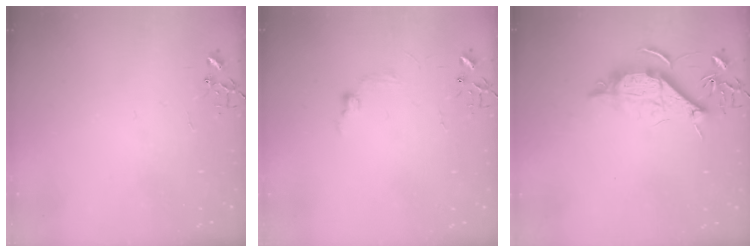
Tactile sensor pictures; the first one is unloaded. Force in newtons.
{"total": 6.4, "press": 6.3, "slide": 0.9}
{"total": 12.0, "press": 12.0, "slide": 0.6}